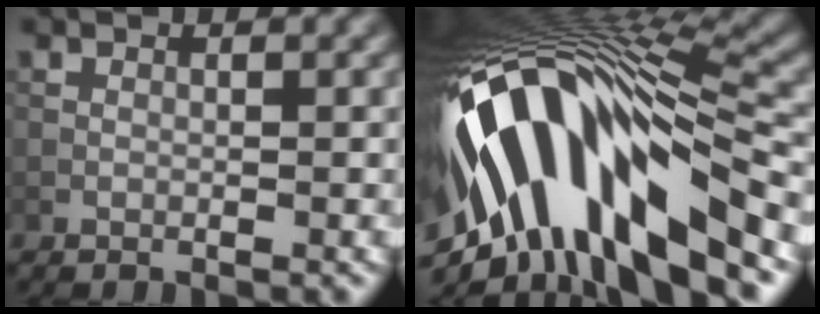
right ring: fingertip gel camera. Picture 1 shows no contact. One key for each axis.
{"total": 15.1, "fx": -4.6, "fy": 6.0, "fz": 13.1, "tx": -0.236, "ty": 0.021, "tz": -0.069}